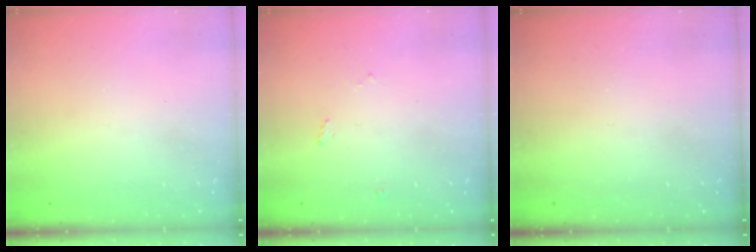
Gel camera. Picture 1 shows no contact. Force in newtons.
{"total": 4.7, "press": 4.7, "slide": 0.6}
{"total": 0.0}